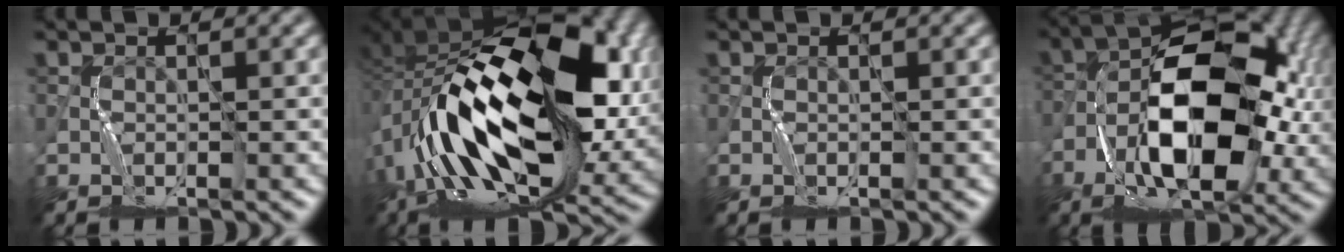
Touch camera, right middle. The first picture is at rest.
{"total": 18.0, "force": [-0.8, 10.0, 15.0], "torque": [-0.289, 0.010, -0.012]}
{"total": 0.0}
{"total": 12.8, "force": [-3.1, 6.7, 10.5], "torque": [-0.177, 0.004, -0.066]}